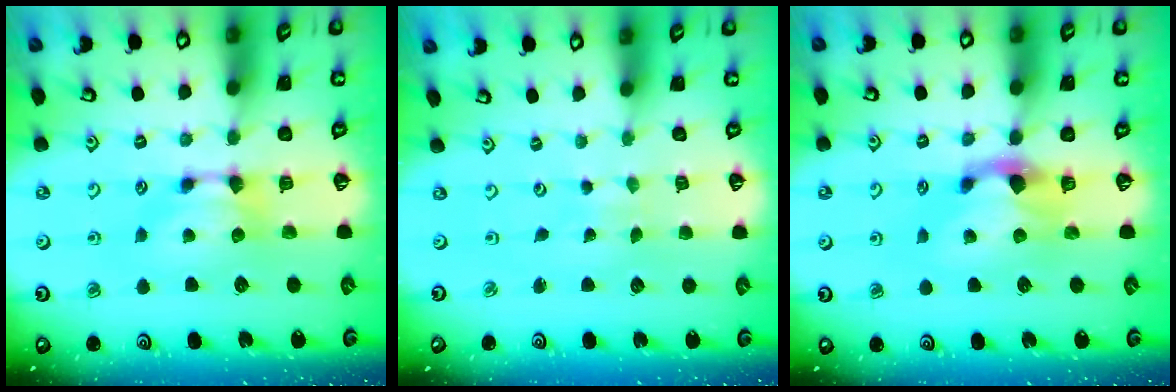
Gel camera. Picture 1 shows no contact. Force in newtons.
{"total": 7.0, "press": 7.0, "slide": 0.5}
{"total": 1.7, "press": 1.0, "slide": 1.4}